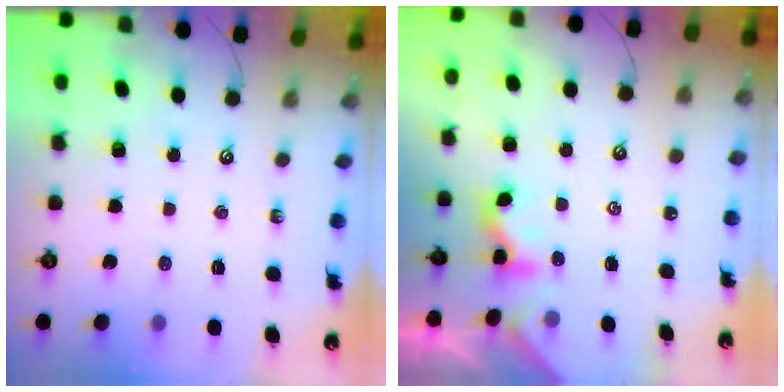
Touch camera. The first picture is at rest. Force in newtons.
{"total": 1.5, "press": 1.5, "slide": 0.4}